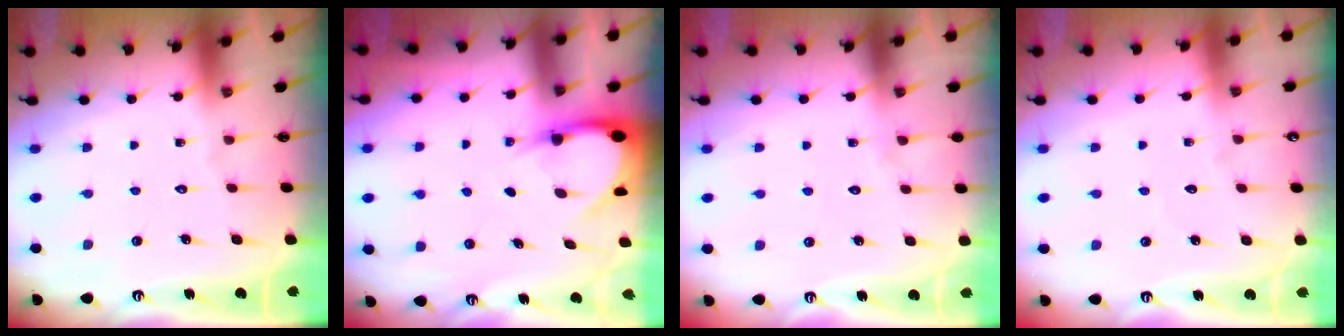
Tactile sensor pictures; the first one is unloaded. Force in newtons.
{"total": 4.1, "press": 4.1, "slide": 0.2}
{"total": 4.2, "press": 4.2, "slide": 0.4}
{"total": 2.4, "press": 2.4, "slide": 0.2}